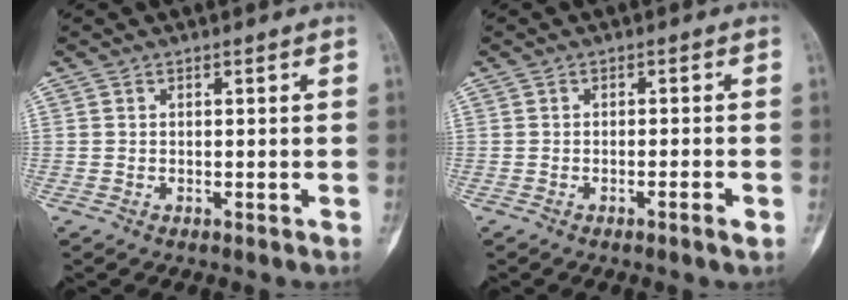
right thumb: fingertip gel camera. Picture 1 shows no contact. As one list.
[{"total": 1.9, "force": [-1.0, 0.1, 1.7], "torque": [-0.035, 0.002, -0.018]}]